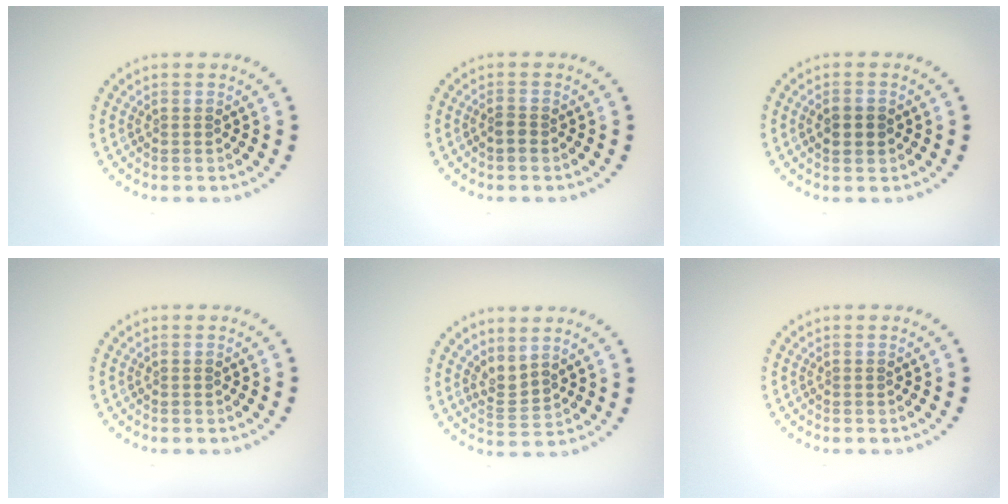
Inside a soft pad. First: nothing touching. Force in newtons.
{"total": 1.0, "press": 0.8, "slide": 0.5}
{"total": 2.4, "press": 2.4, "slide": 0.0}
{"total": 0.0}
{"total": 2.2, "press": 1.5, "slide": 1.6}
{"total": 0.0}